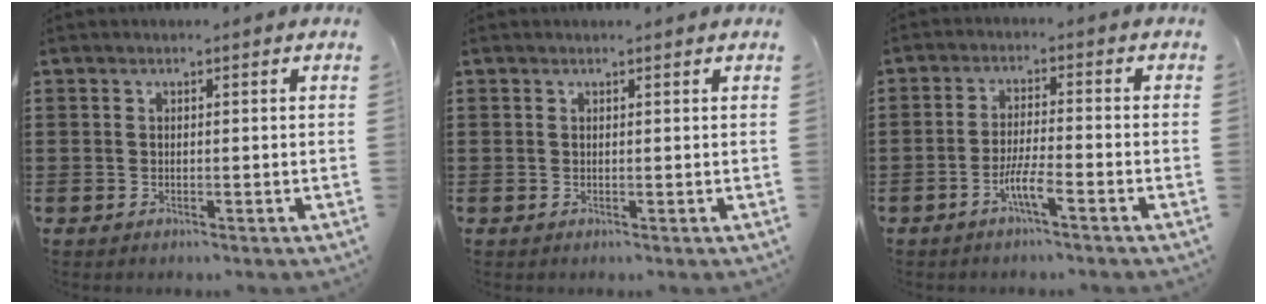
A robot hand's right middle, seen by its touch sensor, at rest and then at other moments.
{"total": 0.0}
{"total": 4.6, "force": [-2.9, 0.5, 3.5], "torque": [-0.073, -0.002, -0.057]}